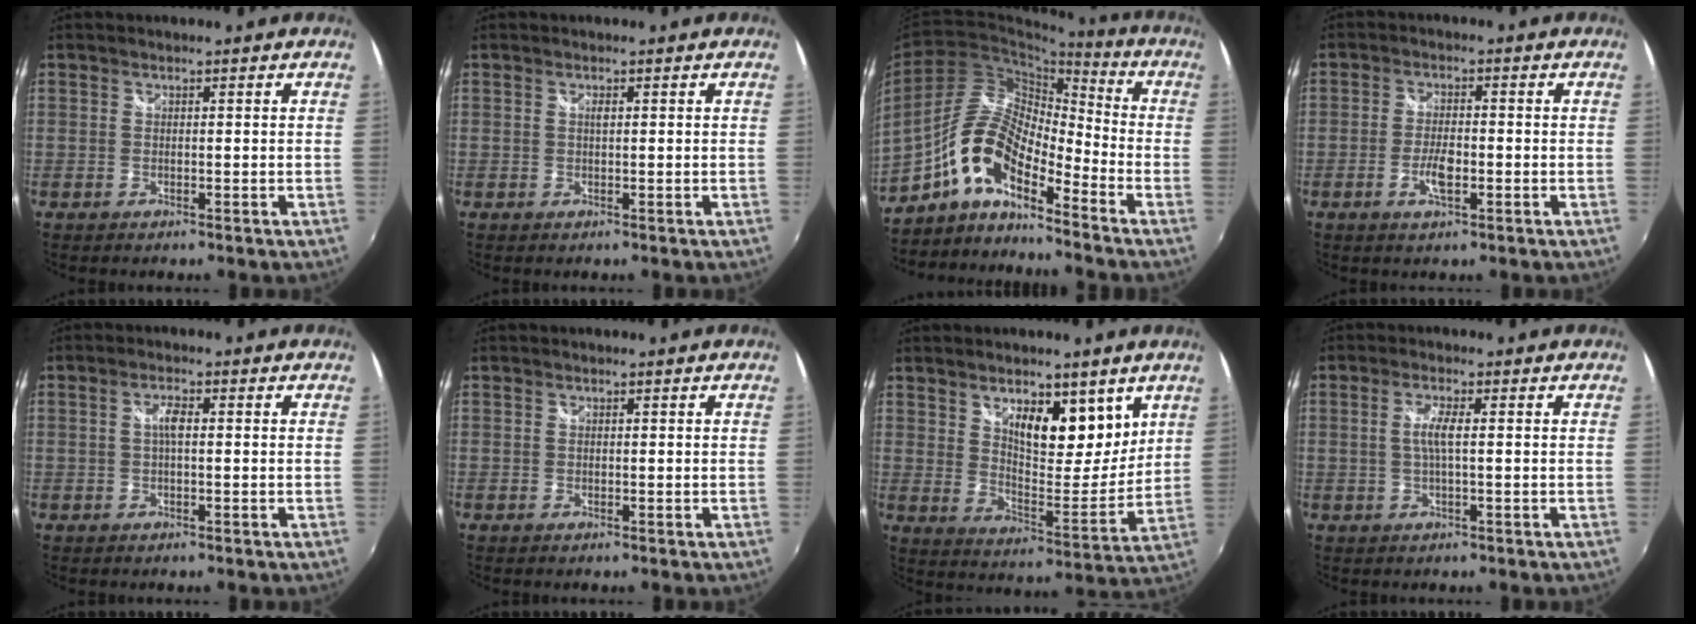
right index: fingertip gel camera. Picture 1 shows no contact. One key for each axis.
{"total": 0.7, "fx": 0.2, "fy": 0.2, "fz": 0.6, "tx": -0.011, "ty": 0.001, "tz": 0.001}
{"total": 11.9, "fx": -7.2, "fy": 4.2, "fz": 8.4, "tx": -0.166, "ty": 0.015, "tz": -0.148}
{"total": 4.6, "fx": -1.5, "fy": 1.8, "fz": 4.0, "tx": -0.083, "ty": -0.002, "tz": -0.029}
{"total": 2.3, "fx": 0.0, "fy": 0.7, "fz": 2.2, "tx": -0.041, "ty": 0.006, "tz": -0.001}
{"total": 0.0}
{"total": 12.9, "fx": 7.1, "fy": 6.1, "fz": 9.0, "tx": -0.118, "ty": -0.009, "tz": 0.118}
{"total": 3.1, "fx": 0.0, "fy": 0.1, "fz": 3.1, "tx": -0.061, "ty": 0.000, "tz": -0.001}